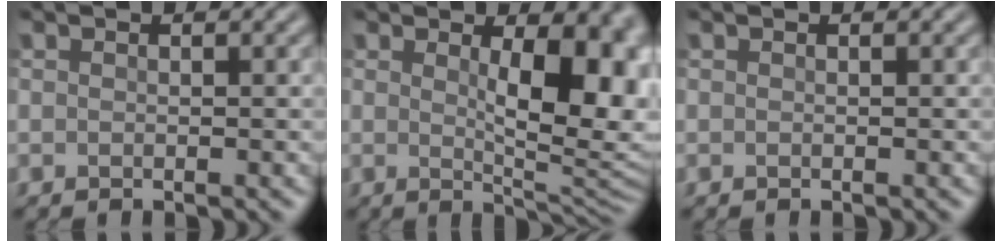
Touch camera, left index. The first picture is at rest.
{"total": 9.2, "force": [1.6, 3.2, 8.5], "torque": [-0.094, -0.002, 0.026]}
{"total": 0.0}